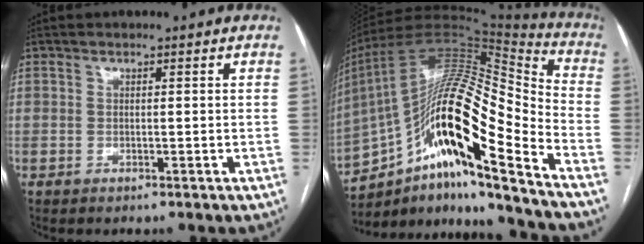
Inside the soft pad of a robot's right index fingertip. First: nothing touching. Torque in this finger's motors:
{"motor_torque": [0.62, -0.55, 0.65, 0.18]}